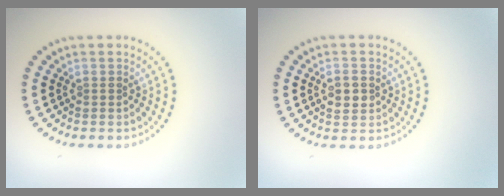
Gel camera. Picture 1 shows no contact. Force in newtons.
{"total": 2.0, "press": 1.9, "slide": 0.3}